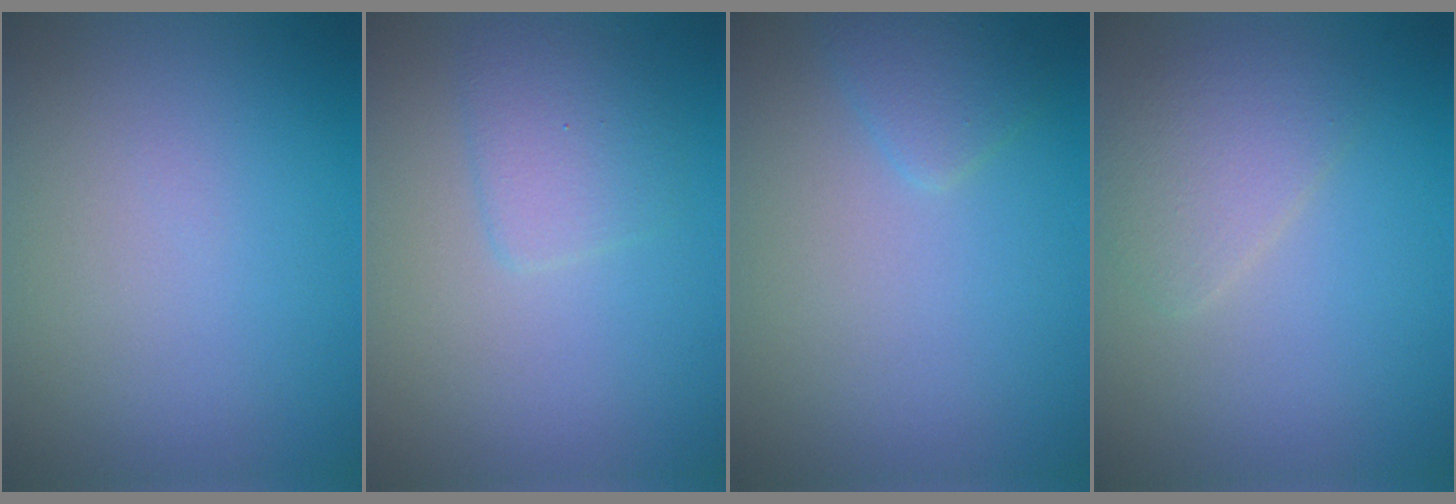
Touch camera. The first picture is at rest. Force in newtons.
{"total": 2.2, "press": 2.2, "slide": 0.1}
{"total": 1.6, "press": 1.6, "slide": 0.1}
{"total": 2.5, "press": 2.5, "slide": 0.1}